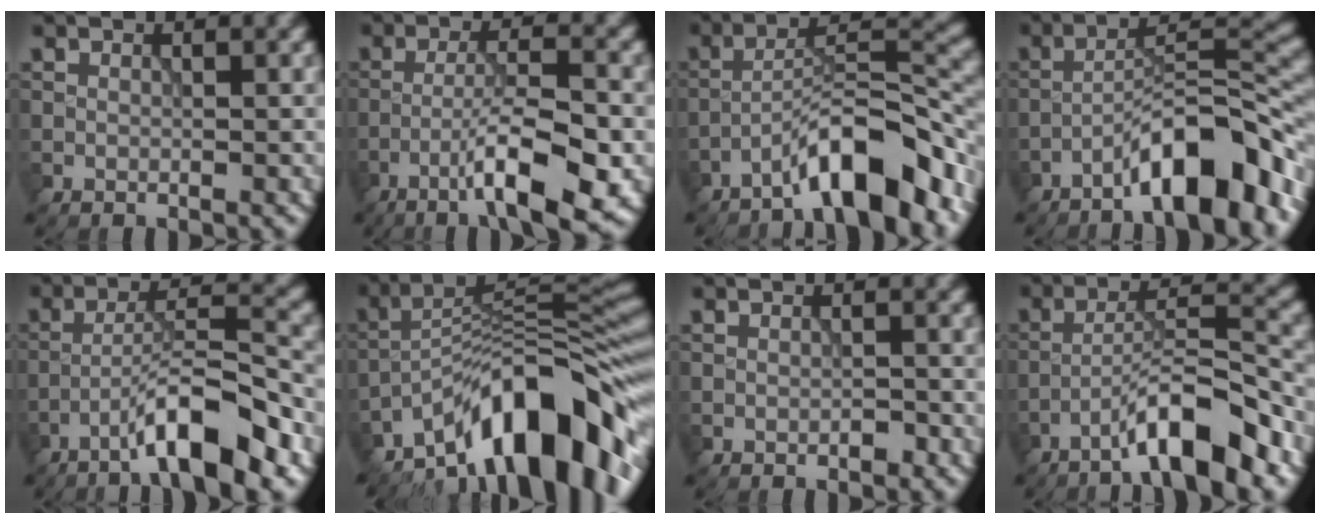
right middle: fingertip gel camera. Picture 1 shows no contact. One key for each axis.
{"total": 7.9, "fx": -3.8, "fy": 1.3, "fz": 6.7, "tx": -0.109, "ty": 0.011, "tz": -0.066}
{"total": 8.5, "fx": -5.8, "fy": 1.8, "fz": 6.0, "tx": -0.092, "ty": 0.021, "tz": -0.099}
{"total": 9.2, "fx": -5.8, "fy": 2.1, "fz": 6.9, "tx": -0.102, "ty": 0.022, "tz": -0.098}
{"total": 7.8, "fx": -4.6, "fy": 1.1, "fz": 6.2, "tx": -0.100, "ty": 0.021, "tz": -0.078}
{"total": 14.2, "fx": -9.4, "fy": 4.5, "fz": 9.7, "tx": -0.127, "ty": 0.029, "tz": -0.168}
{"total": 0.8, "fx": -0.4, "fy": 0.3, "fz": 0.6, "tx": -0.008, "ty": 0.000, "tz": -0.006}
{"total": 7.2, "fx": -4.6, "fy": 1.0, "fz": 5.4, "tx": -0.086, "ty": 0.020, "tz": -0.078}